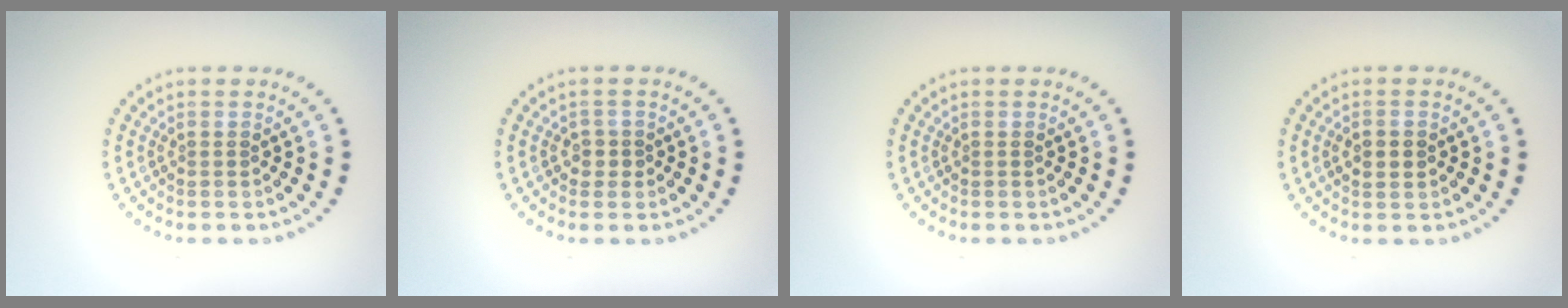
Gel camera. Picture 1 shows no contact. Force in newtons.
{"total": 1.1, "press": 0.9, "slide": 0.6}
{"total": 0.0}
{"total": 2.3, "press": 2.3, "slide": 0.1}